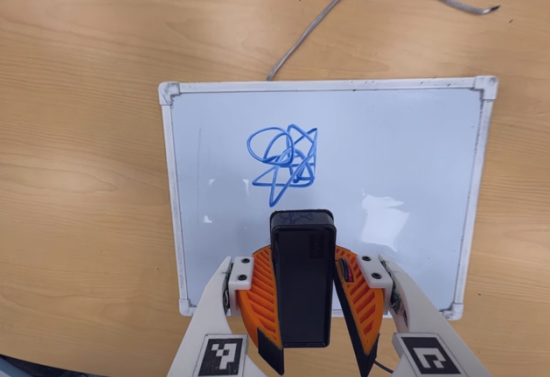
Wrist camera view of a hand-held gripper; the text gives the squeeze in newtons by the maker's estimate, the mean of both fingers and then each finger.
{"total": 8.6, "left": 8.1, "right": 9.1}